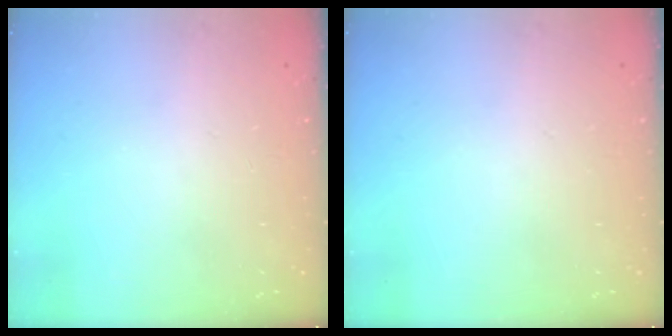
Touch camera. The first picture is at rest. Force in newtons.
{"total": 0.0}